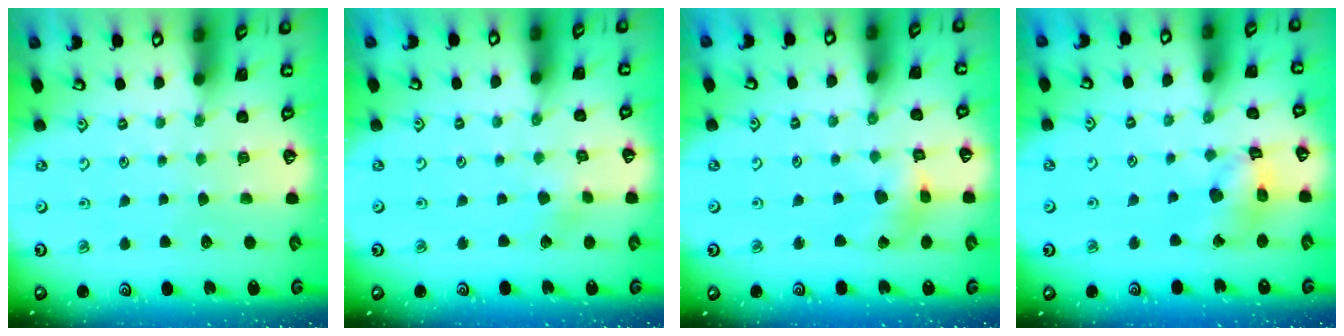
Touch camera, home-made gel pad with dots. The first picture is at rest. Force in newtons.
{"total": 2.6, "press": 2.6, "slide": 0.2}
{"total": 4.3, "press": 4.3, "slide": 0.4}
{"total": 13.2, "press": 13.1, "slide": 1.6}